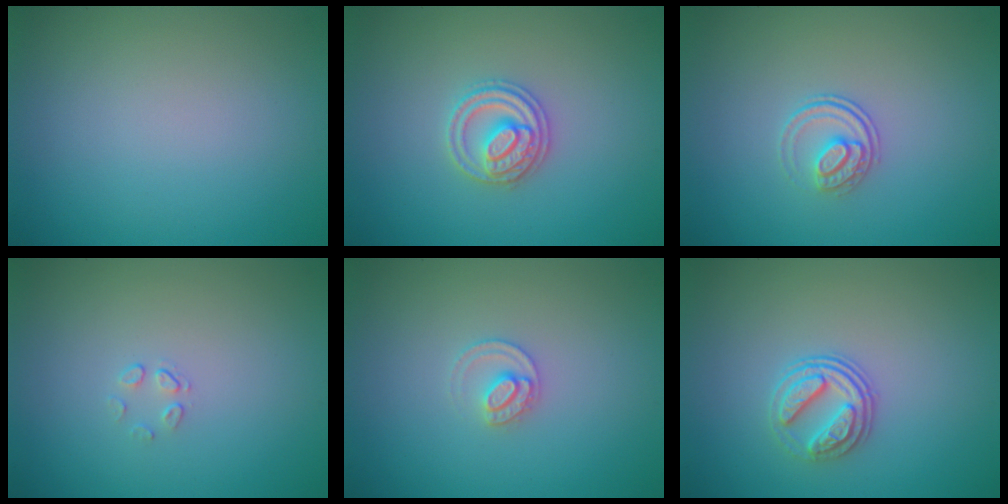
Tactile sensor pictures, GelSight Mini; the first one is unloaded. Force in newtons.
{"total": 2.8, "press": 2.7, "slide": 0.5}
{"total": 2.0, "press": 1.4, "slide": 1.3}
{"total": 0.7, "press": 0.4, "slide": 0.6}
{"total": 1.7, "press": 1.7, "slide": 0.1}
{"total": 2.9, "press": 2.6, "slide": 1.3}